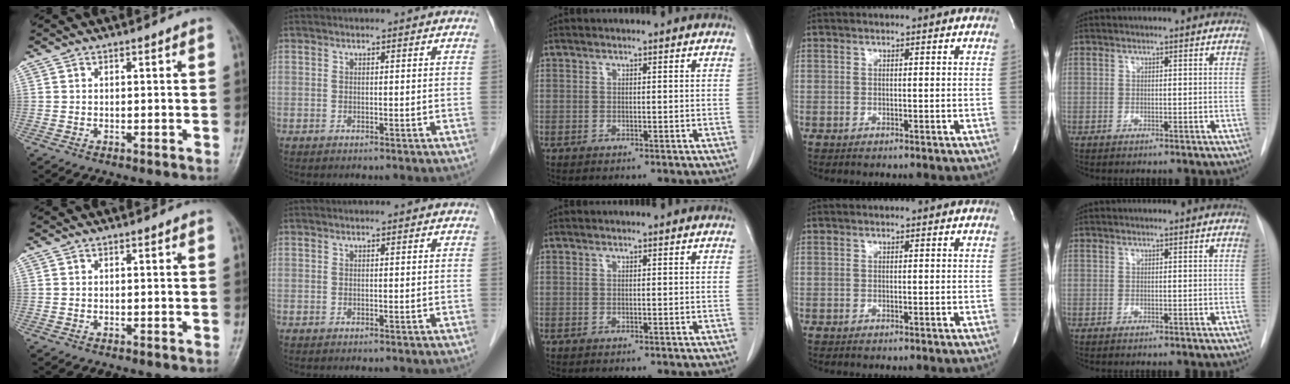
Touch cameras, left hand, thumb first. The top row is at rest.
{}